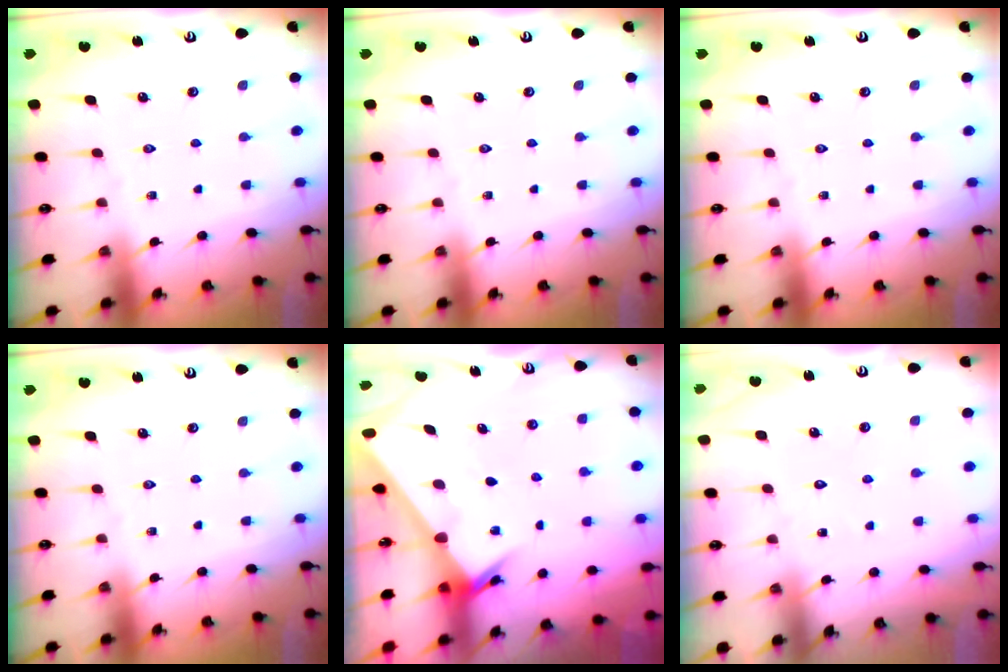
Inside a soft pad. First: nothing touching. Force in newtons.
{"total": 0.0}
{"total": 0.0}
{"total": 0.0}
{"total": 2.4, "press": 2.4, "slide": 0.2}
{"total": 4.8, "press": 4.8, "slide": 0.5}